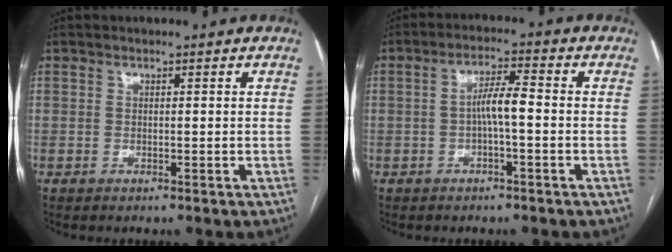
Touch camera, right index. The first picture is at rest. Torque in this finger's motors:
{"motor_torque": [0.63, -0.17, 0.32, 0.08]}